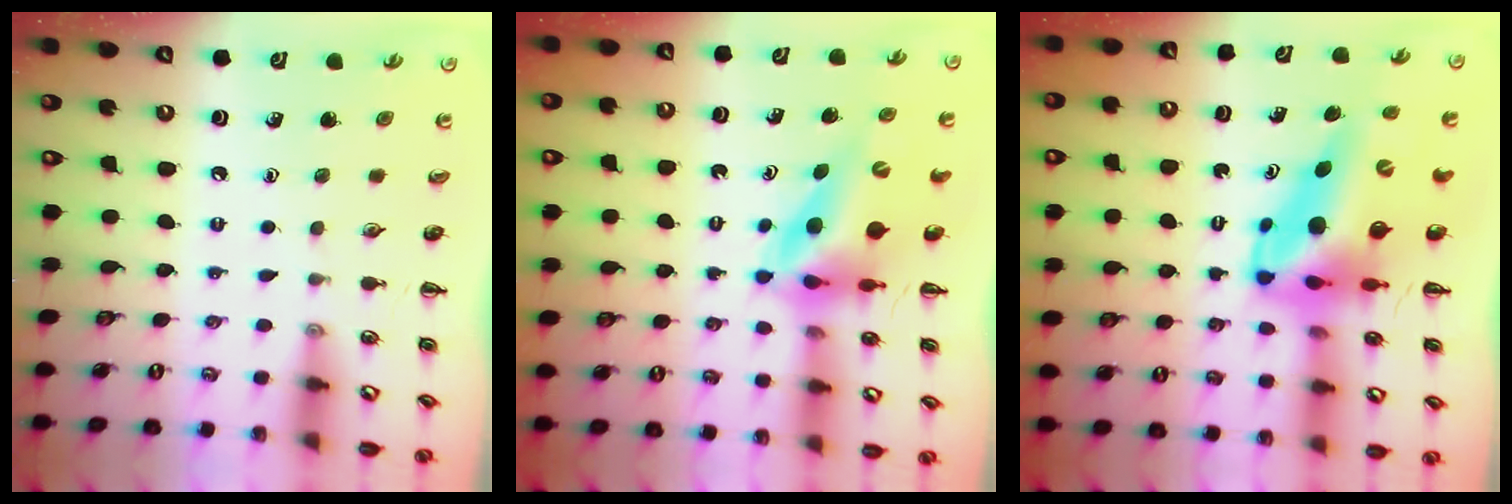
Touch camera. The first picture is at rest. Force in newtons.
{"total": 9.8, "press": 9.3, "slide": 3.0}
{"total": 13.2, "press": 12.5, "slide": 4.1}